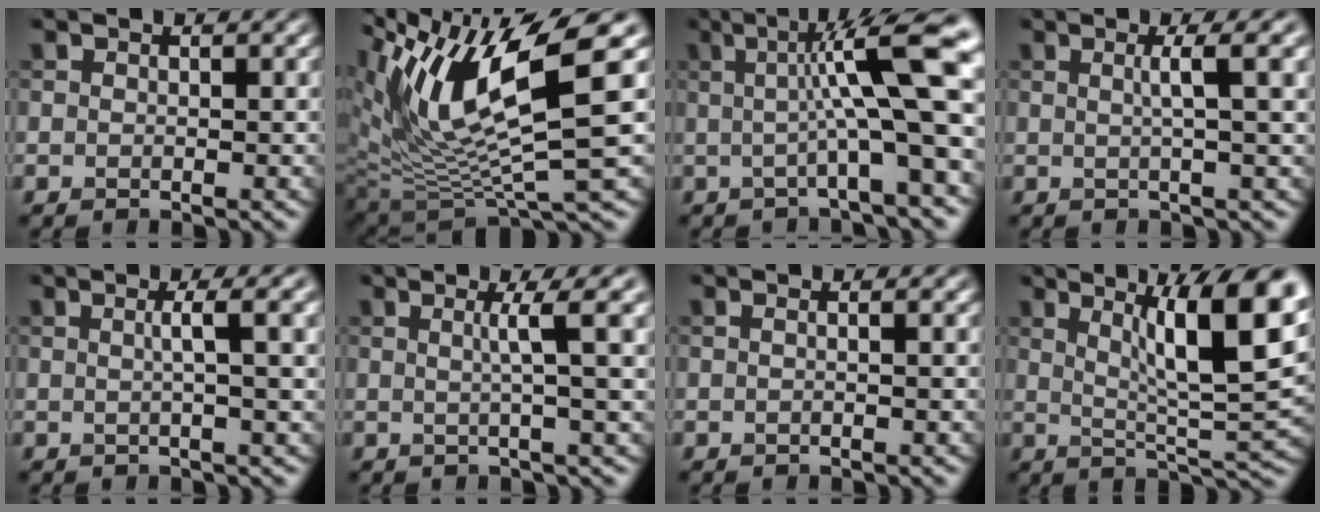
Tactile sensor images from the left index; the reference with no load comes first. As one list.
[{"total": 11.2, "force": [4.8, 2.8, 9.8], "torque": [-0.181, -0.004, 0.101]}, {"total": 11.0, "force": [1.4, 1.9, 10.8], "torque": [-0.139, 0.014, 0.017]}, {"total": 4.4, "force": [0.9, 0.9, 4.2], "torque": [-0.052, 0.013, 0.009]}, {"total": 4.1, "force": [0.6, 1.0, 3.9], "torque": [-0.044, 0.012, 0.005]}, {"total": 4.5, "force": [1.0, 0.7, 4.3], "torque": [-0.057, 0.012, 0.011]}, {"total": 1.4, "force": [0.2, 0.7, 1.2], "torque": [-0.009, -0.006, -0.012]}, {"total": 10.6, "force": [3.8, 2.3, 9.6], "torque": [-0.127, 0.002, 0.062]}]